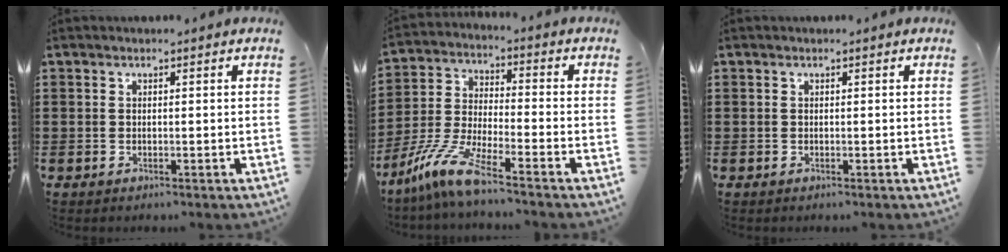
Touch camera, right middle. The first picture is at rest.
{"total": 8.6, "force": [-6.6, 0.5, 5.5], "torque": [-0.136, -0.016, -0.135]}
{"total": 0.0}